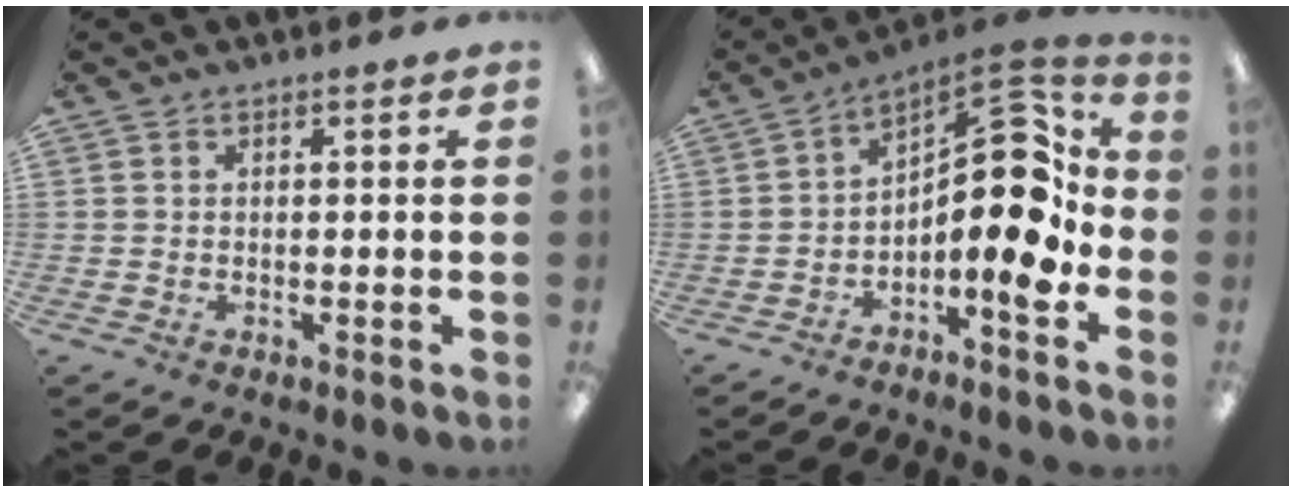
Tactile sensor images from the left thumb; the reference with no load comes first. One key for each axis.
{"total": 14.1, "fx": 0.3, "fy": 6.5, "fz": 12.5, "tx": -0.156, "ty": -0.018, "tz": 0.003}